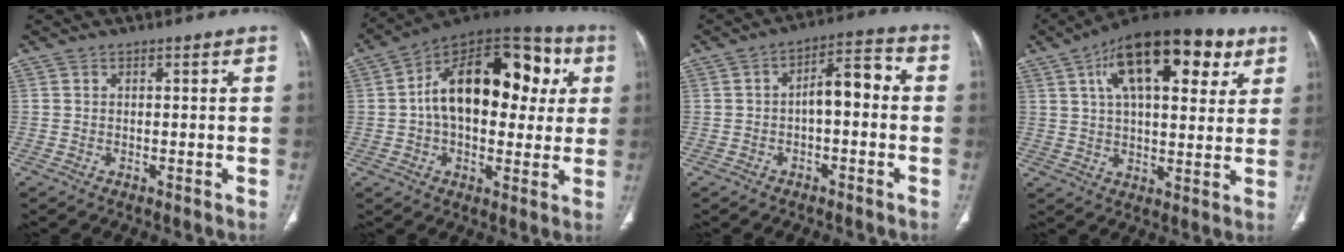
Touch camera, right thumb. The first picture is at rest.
{"total": 23.9, "force": [3.8, 14.1, 18.9], "torque": [-0.249, 0.030, 0.045]}
{"total": 7.3, "force": [-0.6, 3.5, 6.4], "torque": [-0.082, 0.036, -0.020]}
{"total": 22.2, "force": [9.5, 10.1, 17.3], "torque": [-0.246, -0.002, 0.149]}